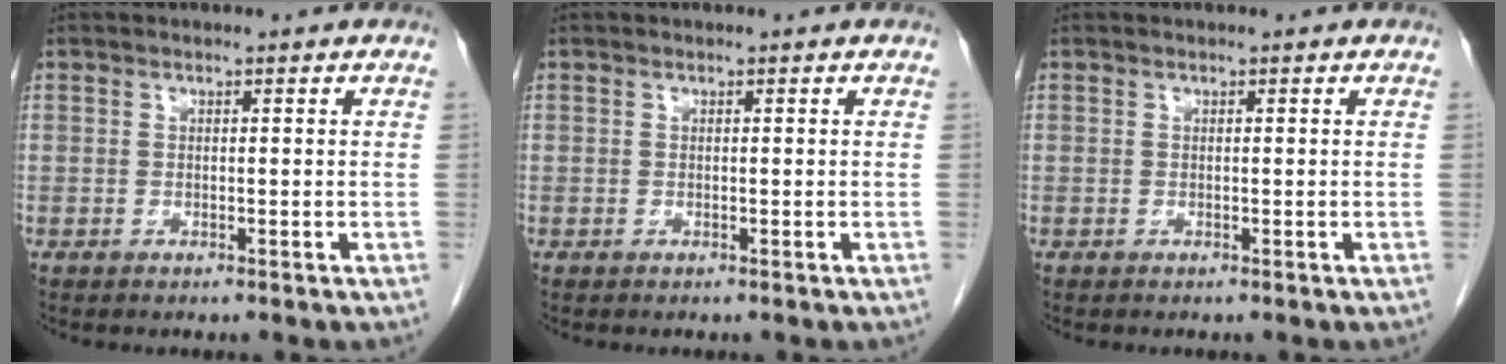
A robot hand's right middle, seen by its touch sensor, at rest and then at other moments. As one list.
[{"total": 0.0}, {"total": 0.0}]